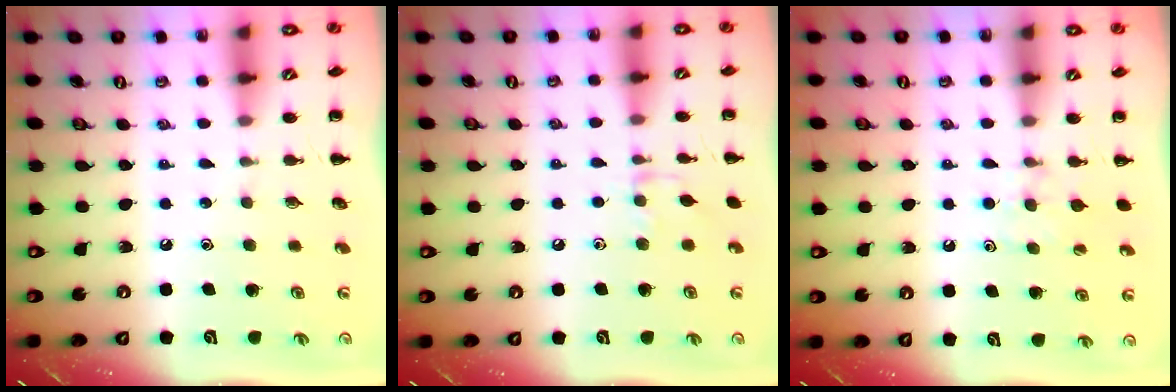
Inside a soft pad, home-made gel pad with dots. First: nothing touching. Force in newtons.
{"total": 5.6, "press": 5.4, "slide": 1.7}
{"total": 6.9, "press": 6.6, "slide": 2.0}